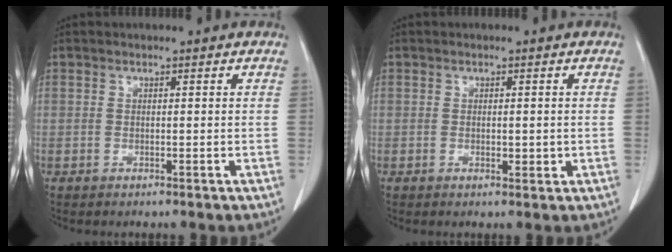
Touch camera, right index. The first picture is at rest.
{"total": 1.5, "force": [-0.3, 0.6, 1.4], "torque": [-0.021, -0.002, -0.001]}